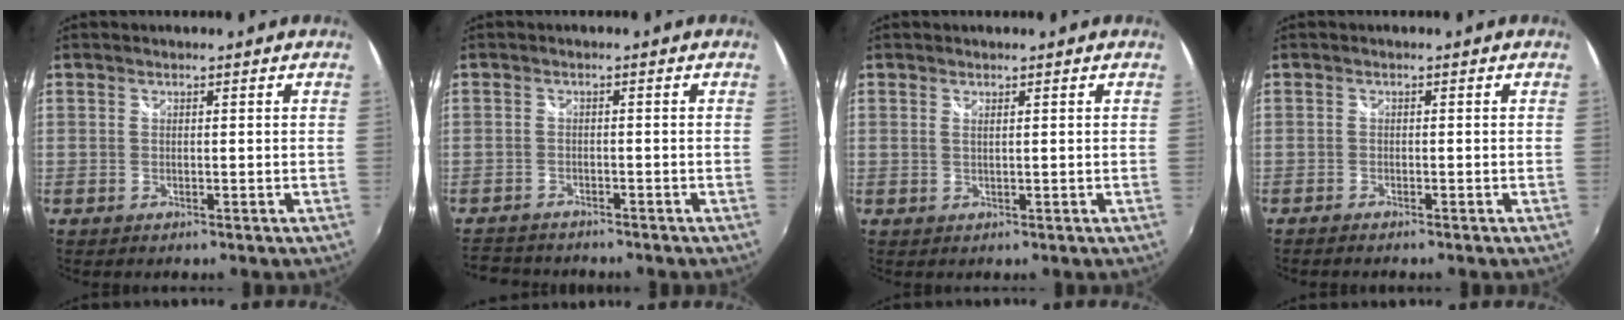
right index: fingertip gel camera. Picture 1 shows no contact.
{"total": 5.7, "force": [-5.2, 2.1, 1.0], "torque": [-0.041, -0.002, -0.090]}
{"total": 0.8, "force": [0.4, 0.0, 0.6], "torque": [-0.014, 0.000, 0.008]}
{"total": 1.4, "force": [-1.3, 0.2, 0.6], "torque": [-0.019, -0.007, -0.025]}